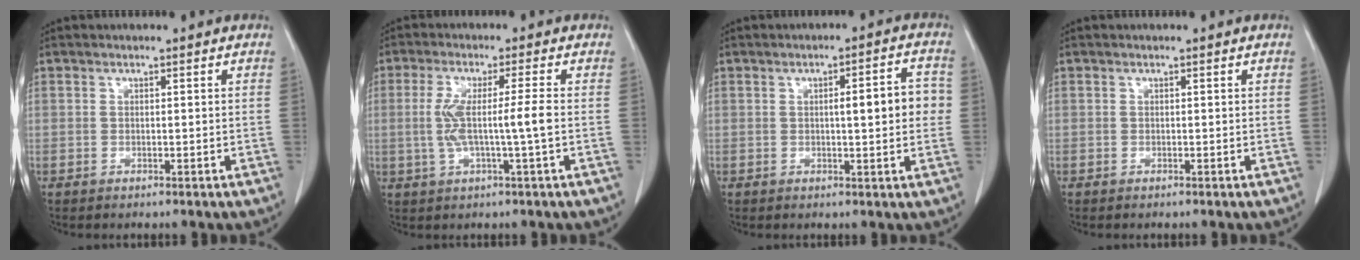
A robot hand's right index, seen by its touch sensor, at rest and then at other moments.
{"total": 6.8, "force": [-0.6, -0.5, 6.8], "torque": [-0.138, 0.003, -0.008]}
{"total": 6.4, "force": [0.4, 1.2, 6.3], "torque": [-0.088, 0.015, 0.005]}
{"total": 0.0}